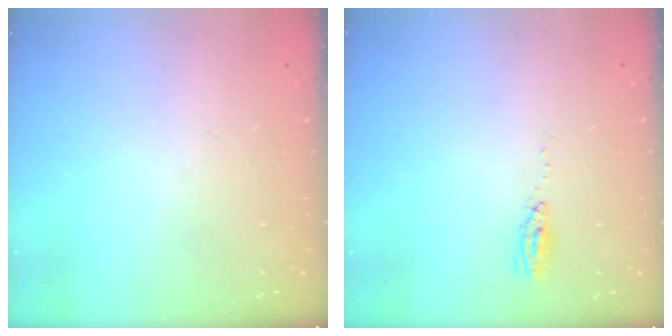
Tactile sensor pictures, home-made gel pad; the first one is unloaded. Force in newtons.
{"total": 3.7, "press": 3.4, "slide": 1.4}